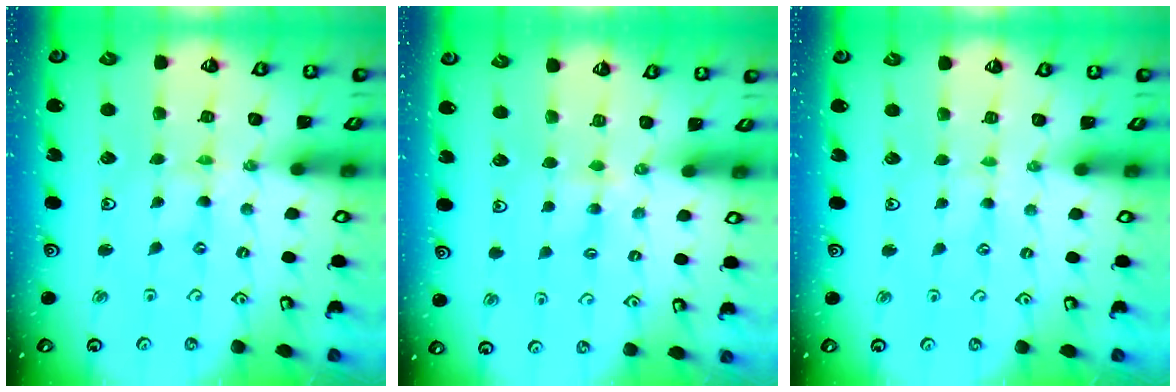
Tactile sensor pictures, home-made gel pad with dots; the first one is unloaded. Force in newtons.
{"total": 2.8, "press": 2.8, "slide": 0.4}
{"total": 0.0}